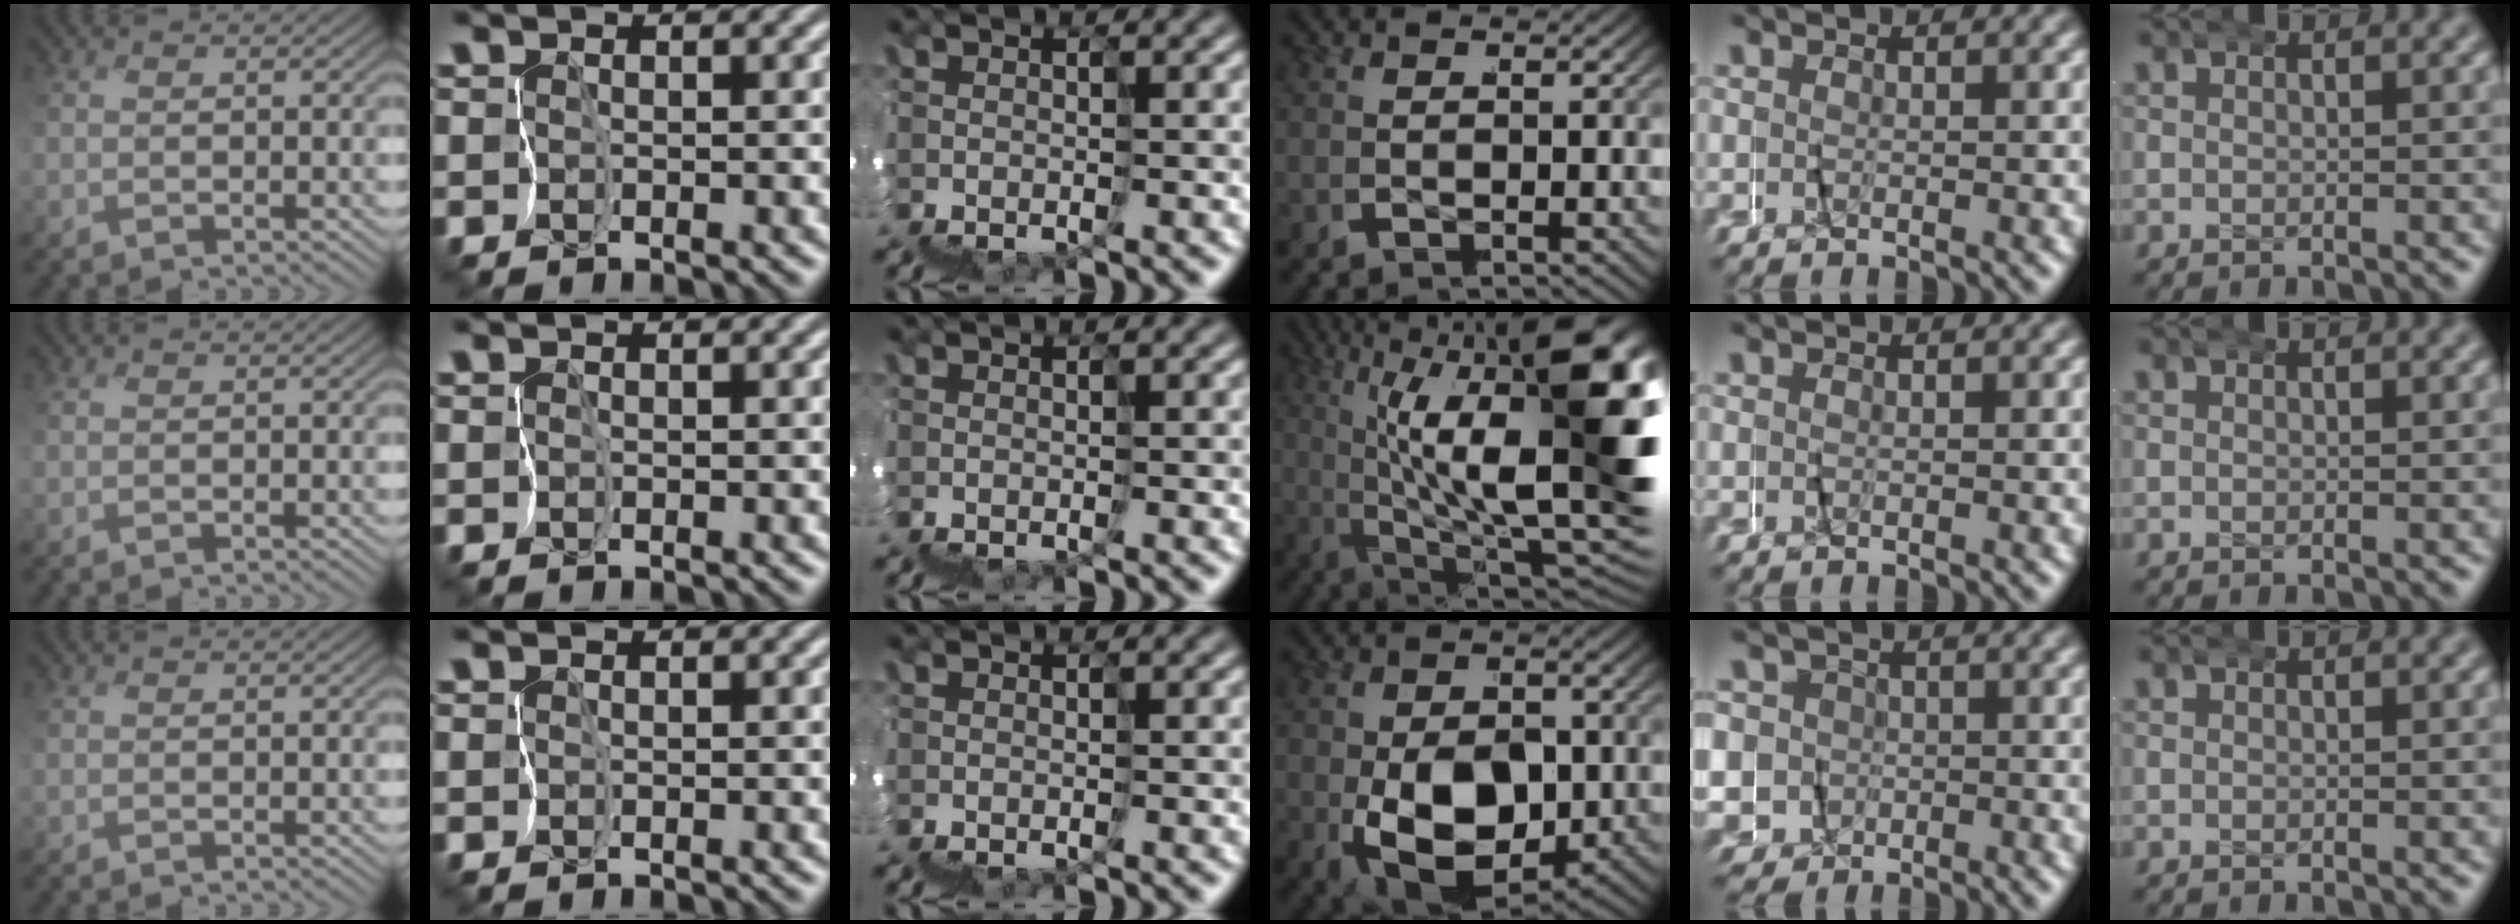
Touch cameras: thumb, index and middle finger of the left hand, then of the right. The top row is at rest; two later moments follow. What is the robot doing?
{"motion": "wrap", "object": "felt sheet"}